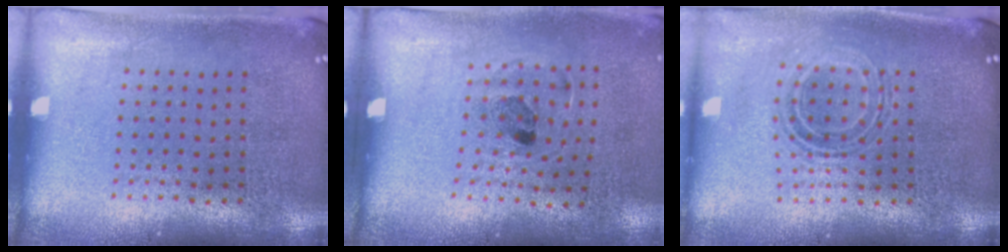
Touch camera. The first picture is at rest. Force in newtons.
{"total": 1.2, "press": 0.7, "slide": 0.9}
{"total": 0.8, "press": 0.8, "slide": 0.1}